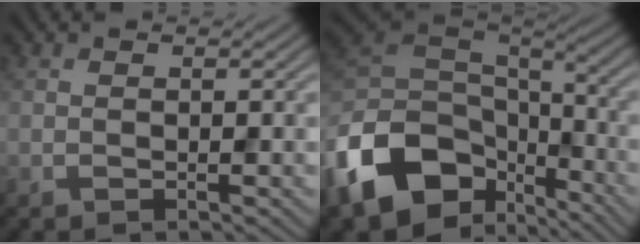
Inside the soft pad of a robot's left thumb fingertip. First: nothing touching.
{"total": 15.1, "force": [-7.0, 10.2, 8.7], "torque": [-0.223, -0.026, -0.127]}